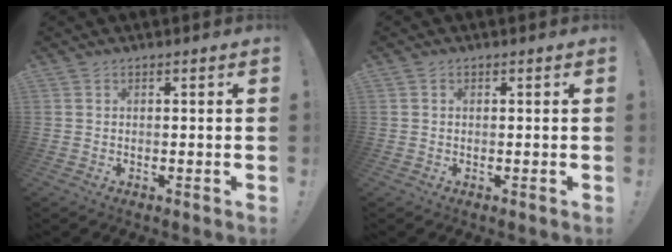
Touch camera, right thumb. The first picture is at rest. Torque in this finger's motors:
{"motor_torque": [0.28, 0.18, -0.20, -0.05, 0.08]}